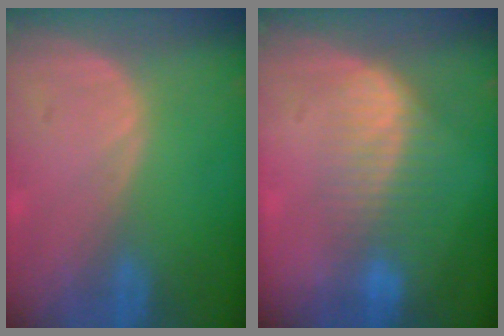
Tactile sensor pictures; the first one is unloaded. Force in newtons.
{"total": 7.1, "press": 6.3, "slide": 3.3}